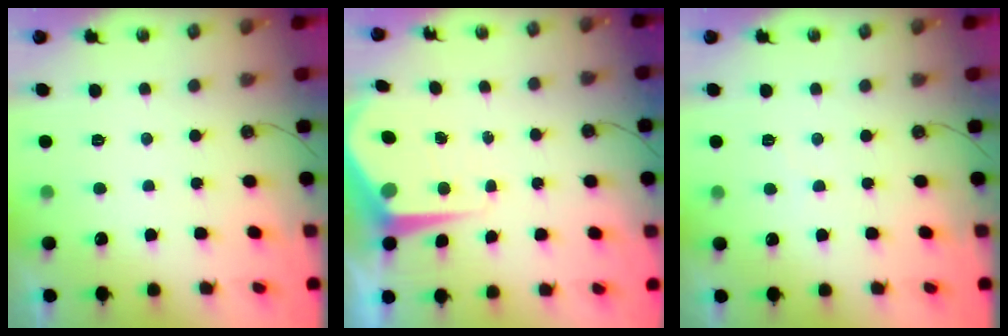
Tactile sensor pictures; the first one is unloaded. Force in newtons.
{"total": 7.3, "press": 7.3, "slide": 0.5}
{"total": 1.5, "press": 1.5, "slide": 0.4}